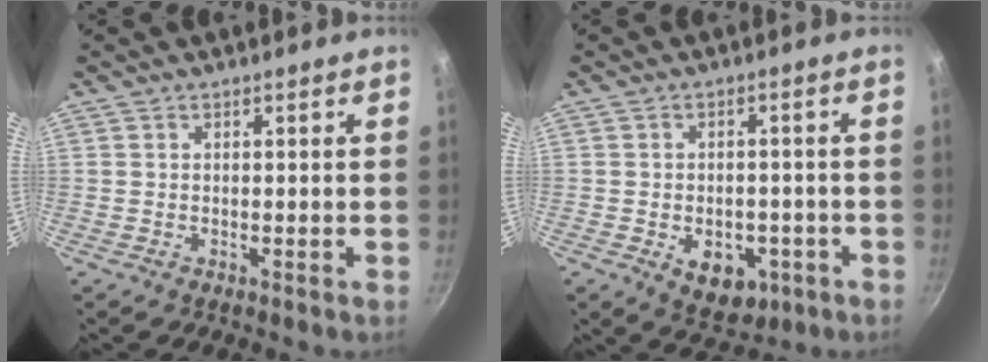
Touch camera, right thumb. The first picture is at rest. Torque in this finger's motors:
{"motor_torque": [-0.12, 0.37, -0.24, 0.22, -0.01]}